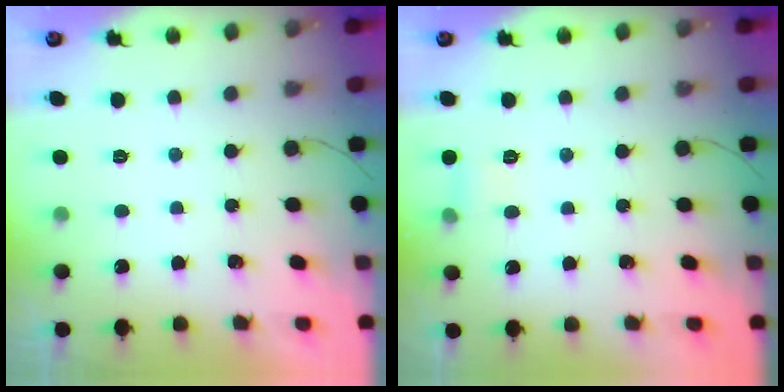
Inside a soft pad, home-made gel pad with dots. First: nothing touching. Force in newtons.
{"total": 4.5, "press": 4.3, "slide": 1.2}